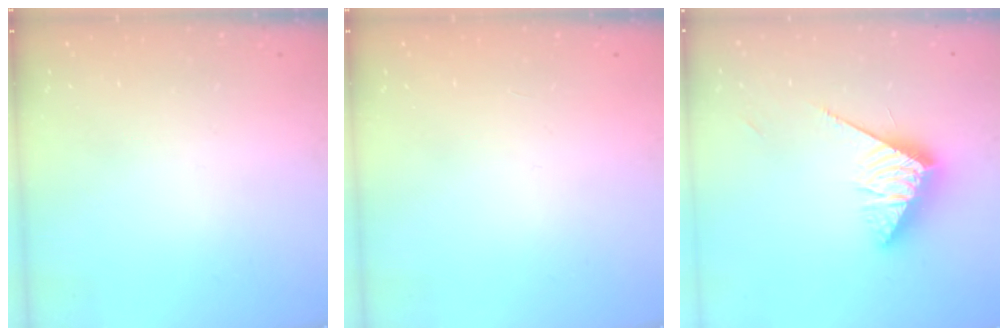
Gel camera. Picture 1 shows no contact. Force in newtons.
{"total": 0.0}
{"total": 12.6, "press": 12.6, "slide": 0.3}